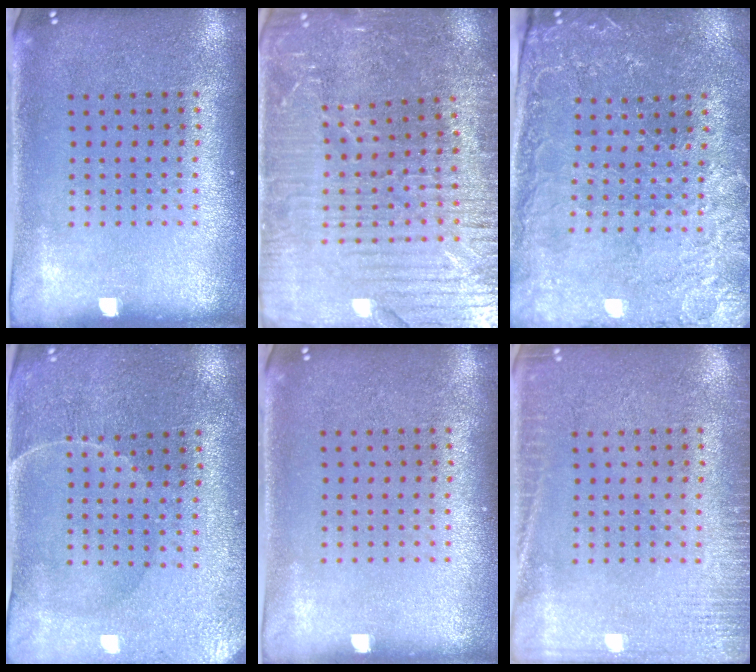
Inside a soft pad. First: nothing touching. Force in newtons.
{"total": 4.1, "press": 3.9, "slide": 1.1}
{"total": 1.0, "press": 0.9, "slide": 0.3}
{"total": 0.6, "press": 0.5, "slide": 0.4}
{"total": 0.0}
{"total": 2.7, "press": 2.7, "slide": 0.5}